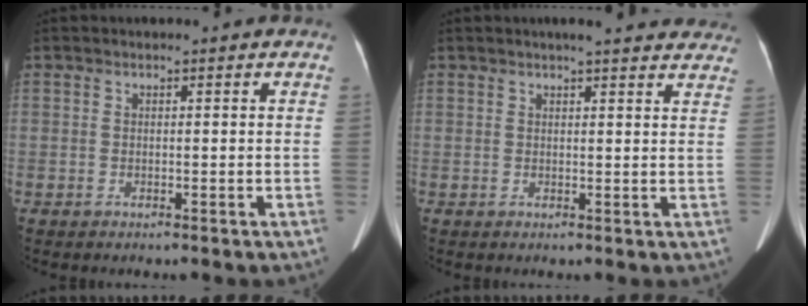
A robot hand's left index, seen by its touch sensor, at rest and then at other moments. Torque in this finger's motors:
{"motor_torque": [0.01, -0.05, -0.08, -0.01]}